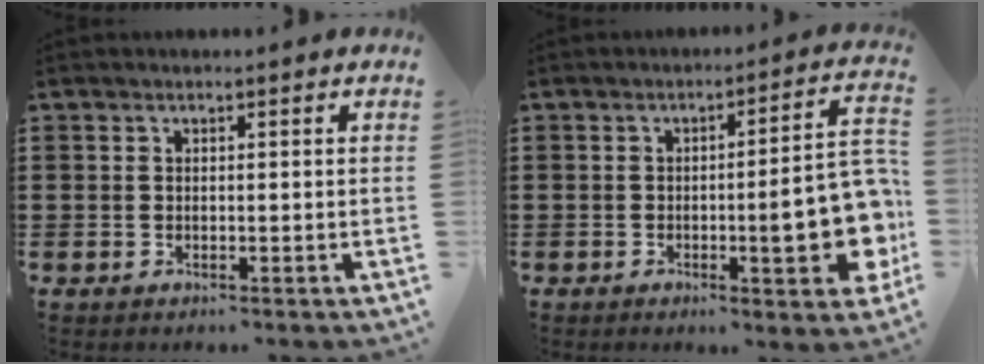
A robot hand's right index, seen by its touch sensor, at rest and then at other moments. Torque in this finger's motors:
{"motor_torque": [2.14, 0.00, 0.52, 0.08]}